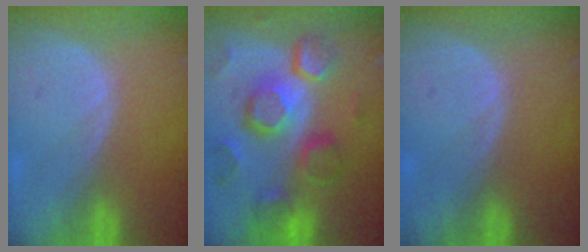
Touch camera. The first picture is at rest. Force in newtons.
{"total": 12.3, "press": 10.6, "slide": 6.2}
{"total": 0.0}